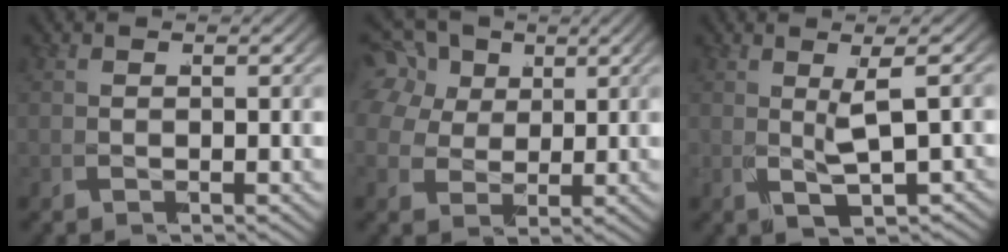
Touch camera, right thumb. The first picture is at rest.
{"total": 4.8, "force": [1.9, 4.0, 2.0], "torque": [-0.069, -0.001, 0.031]}
{"total": 3.0, "force": [0.4, 0.5, 2.9], "torque": [-0.044, 0.007, 0.010]}